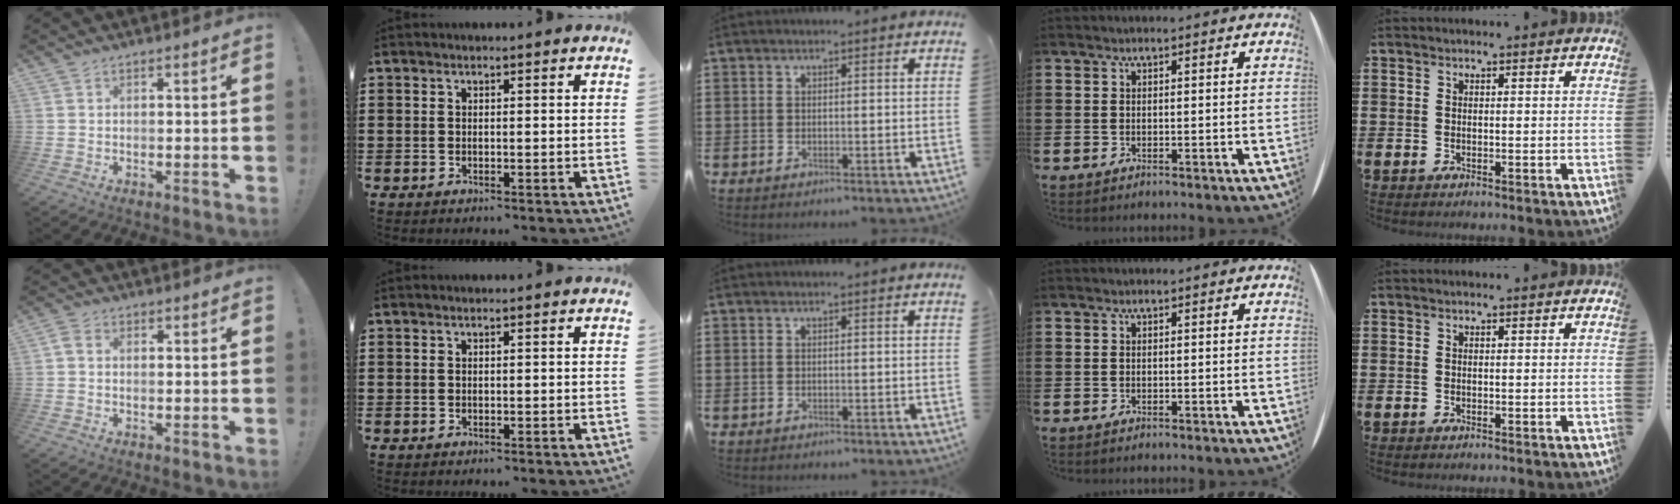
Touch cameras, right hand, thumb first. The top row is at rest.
{"thumb": {"total": 2.1, "force": [0.0, 1.5, 1.4], "torque": [-0.029, 0.008, 0.001]}}